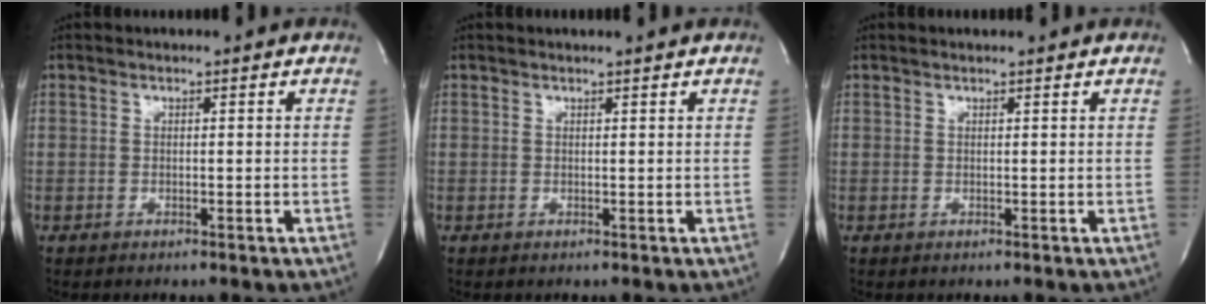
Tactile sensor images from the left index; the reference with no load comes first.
{"total": 2.1, "force": [1.9, -0.3, 0.7], "torque": [-0.010, 0.007, 0.024]}
{"total": 2.2, "force": [2.0, 0.1, 0.9], "torque": [-0.012, 0.018, 0.027]}